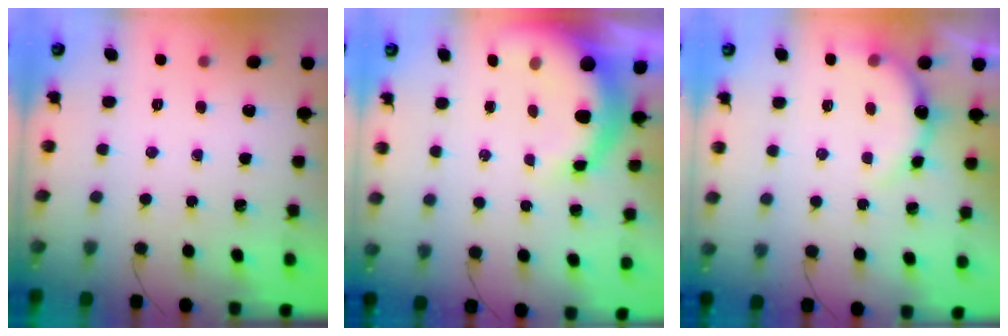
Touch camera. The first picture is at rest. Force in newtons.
{"total": 7.9, "press": 7.8, "slide": 1.3}
{"total": 6.0, "press": 6.0, "slide": 0.8}